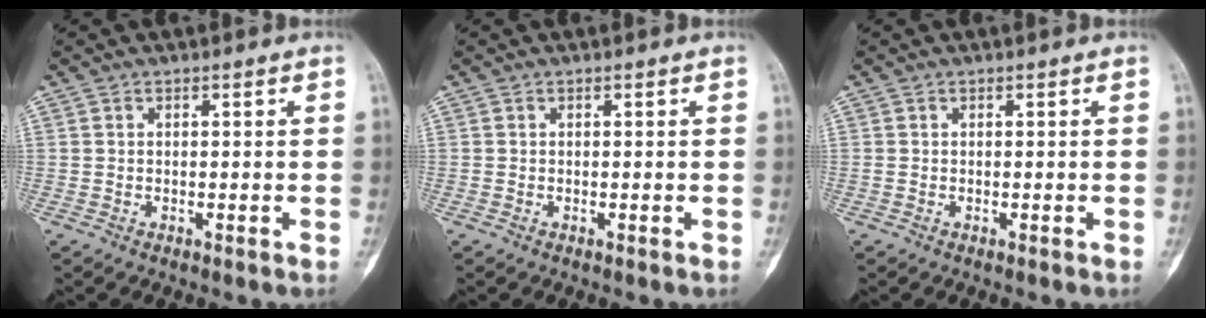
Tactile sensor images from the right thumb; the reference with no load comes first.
{"total": 0.0}
{"total": 0.0}